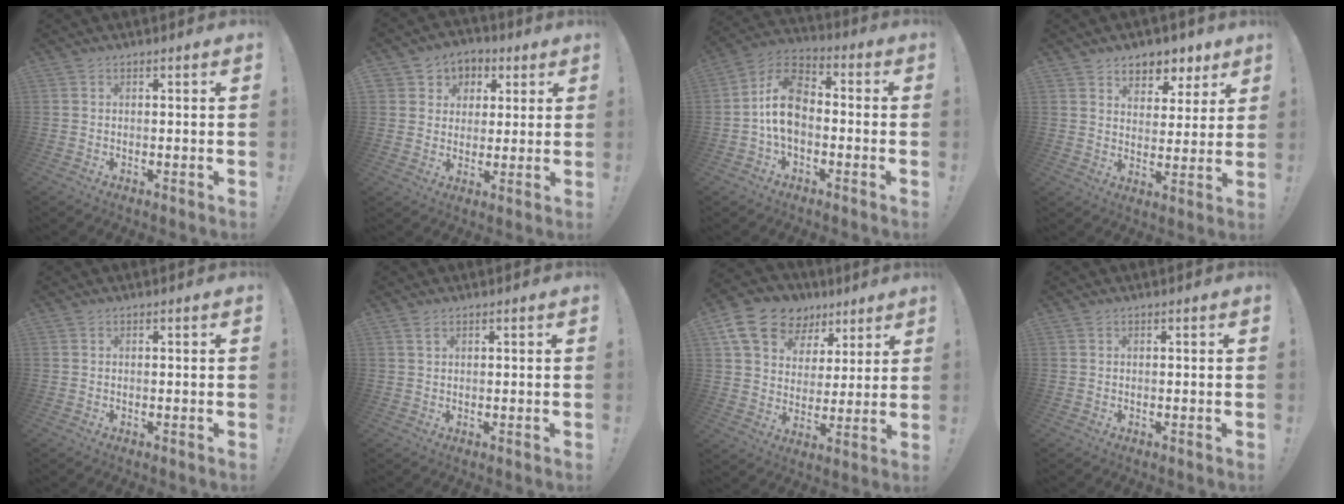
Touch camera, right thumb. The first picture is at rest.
{"total": 6.8, "force": [1.0, 6.6, 1.3], "torque": [-0.012, -0.008, 0.025]}
{"total": 12.6, "force": [-1.7, 8.5, 9.2], "torque": [-0.174, 0.023, -0.032]}
{"total": 7.2, "force": [5.1, 4.8, 1.7], "torque": [-0.008, -0.045, 0.095]}
{"total": 0.0}
{"total": 1.5, "force": [0.9, 0.6, 1.1], "torque": [-0.014, -0.002, 0.015]}
{"total": 16.1, "force": [9.3, 11.2, 6.9], "torque": [-0.110, -0.052, 0.179]}
{"total": 0.0}